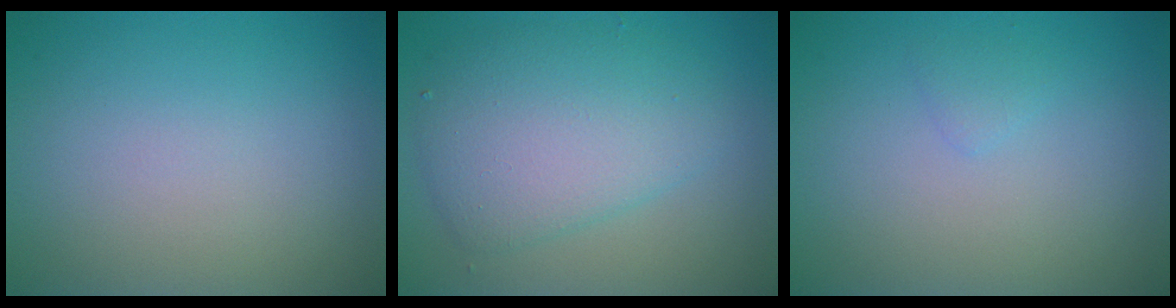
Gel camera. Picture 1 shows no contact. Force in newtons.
{"total": 5.8, "press": 5.8, "slide": 0.0}
{"total": 0.8, "press": 0.8, "slide": 0.0}